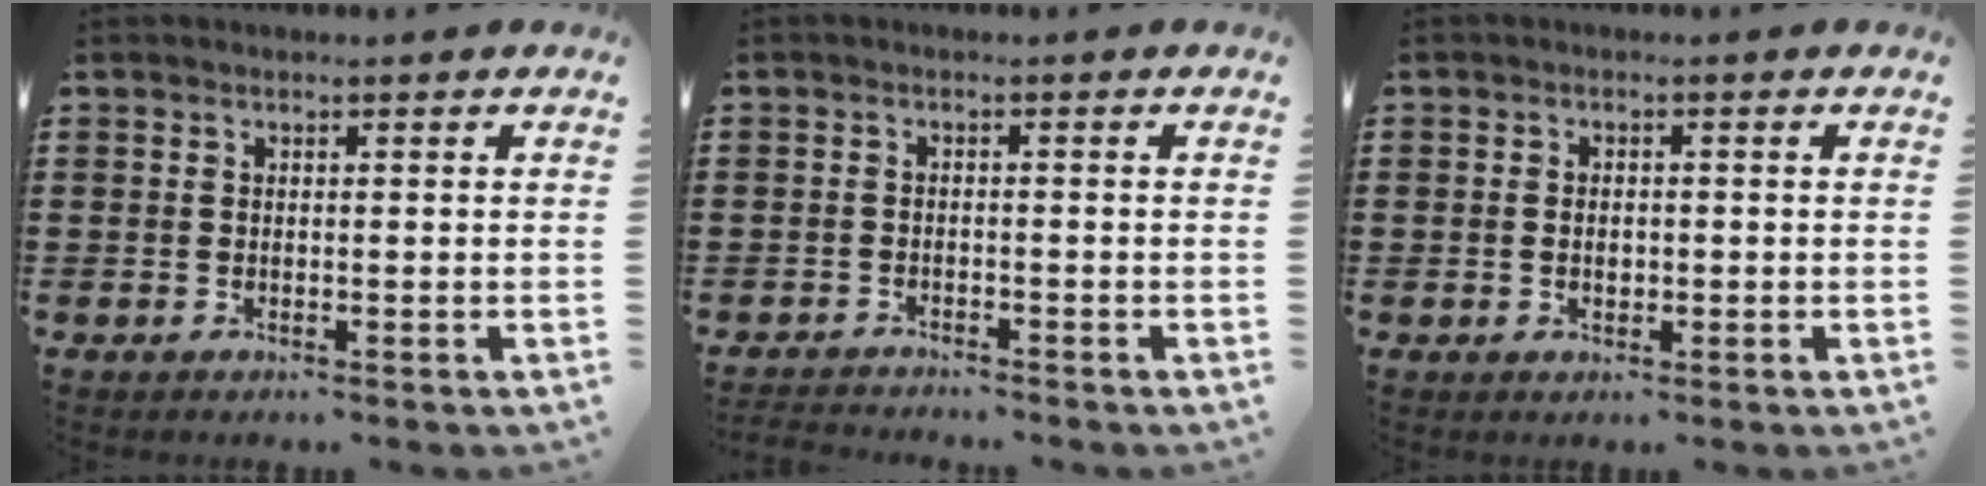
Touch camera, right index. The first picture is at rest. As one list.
[{"total": 1.8, "force": [-1.8, 0.0, -0.1], "torque": [-0.004, 0.001, -0.039]}, {"total": 1.7, "force": [-0.3, 0.9, 1.4], "torque": [-0.028, 0.004, -0.007]}]